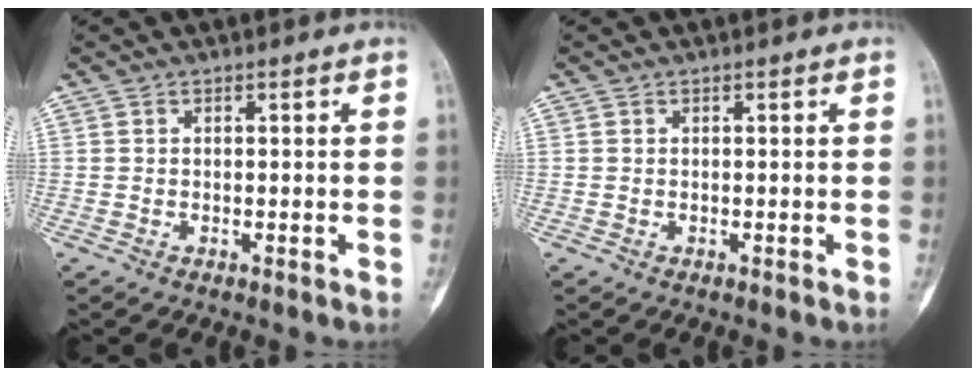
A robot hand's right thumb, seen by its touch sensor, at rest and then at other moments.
{"total": 0.0}